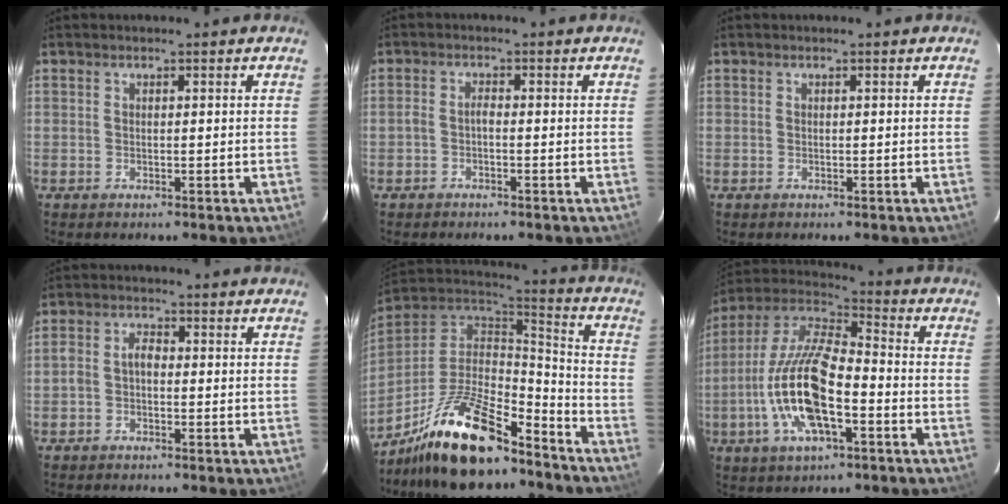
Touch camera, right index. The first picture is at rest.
{"total": 1.4, "force": [-0.9, 0.4, 1.0], "torque": [-0.026, 0.007, -0.020]}
{"total": 0.0}
{"total": 2.7, "force": [-1.1, 1.7, 1.8], "torque": [-0.041, 0.012, -0.024]}
{"total": 21.2, "force": [-15.1, 7.2, 13.0], "torque": [-0.258, -0.007, -0.263]}
{"total": 17.9, "force": [-5.7, 6.6, 15.6], "torque": [-0.321, -0.007, -0.115]}